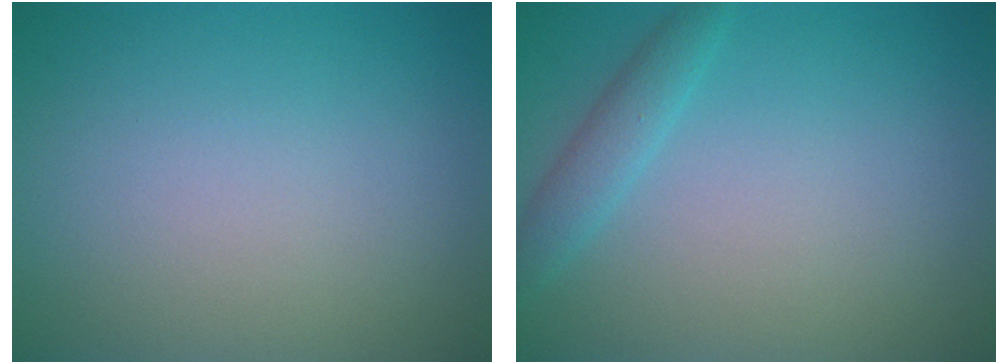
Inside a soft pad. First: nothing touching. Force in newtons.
{"total": 1.9, "press": 1.9, "slide": 0.1}